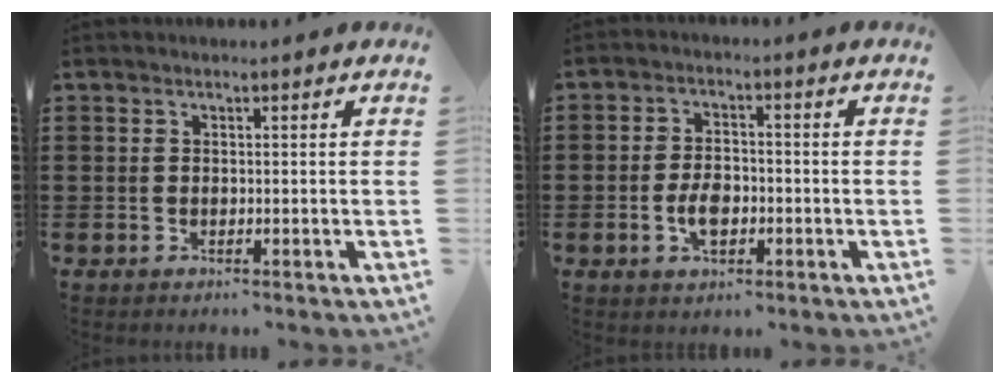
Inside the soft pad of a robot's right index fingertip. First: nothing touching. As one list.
[{"total": 4.8, "force": [-1.2, 2.8, 3.6], "torque": [-0.081, 0.003, -0.026]}]